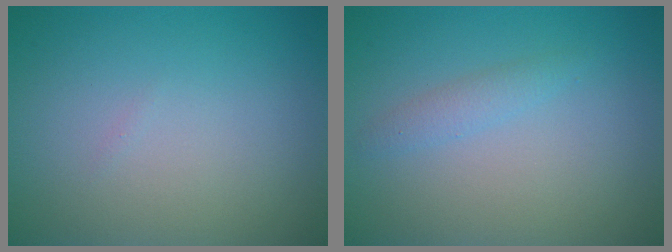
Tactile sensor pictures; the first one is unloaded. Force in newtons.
{"total": 1.3, "press": 1.3, "slide": 0.1}